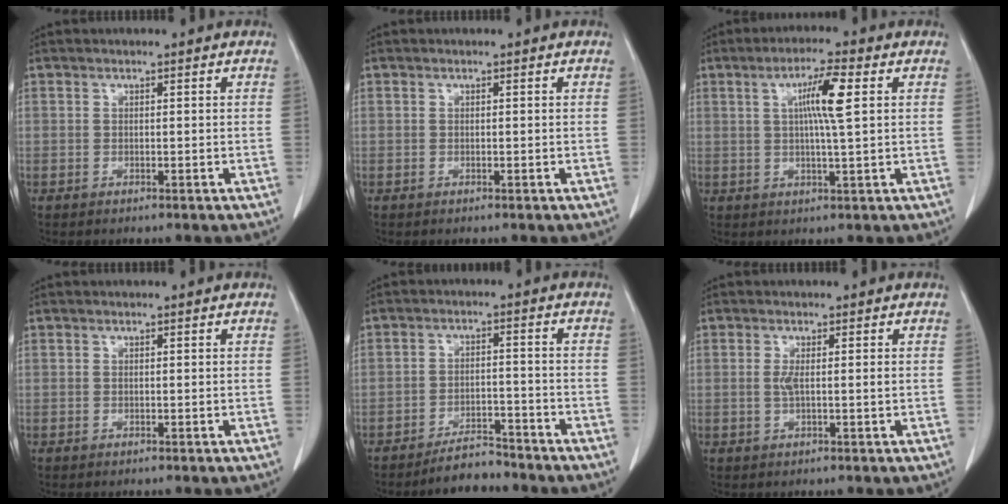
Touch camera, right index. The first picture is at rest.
{"total": 0.0}
{"total": 6.7, "force": [1.7, -0.2, 6.5], "torque": [-0.115, 0.002, 0.028]}
{"total": 0.0}
{"total": 5.0, "force": [-4.7, 1.3, 1.1], "torque": [-0.019, -0.005, -0.077]}
{"total": 2.0, "force": [0.1, 0.1, 2.0], "torque": [-0.042, -0.001, 0.003]}